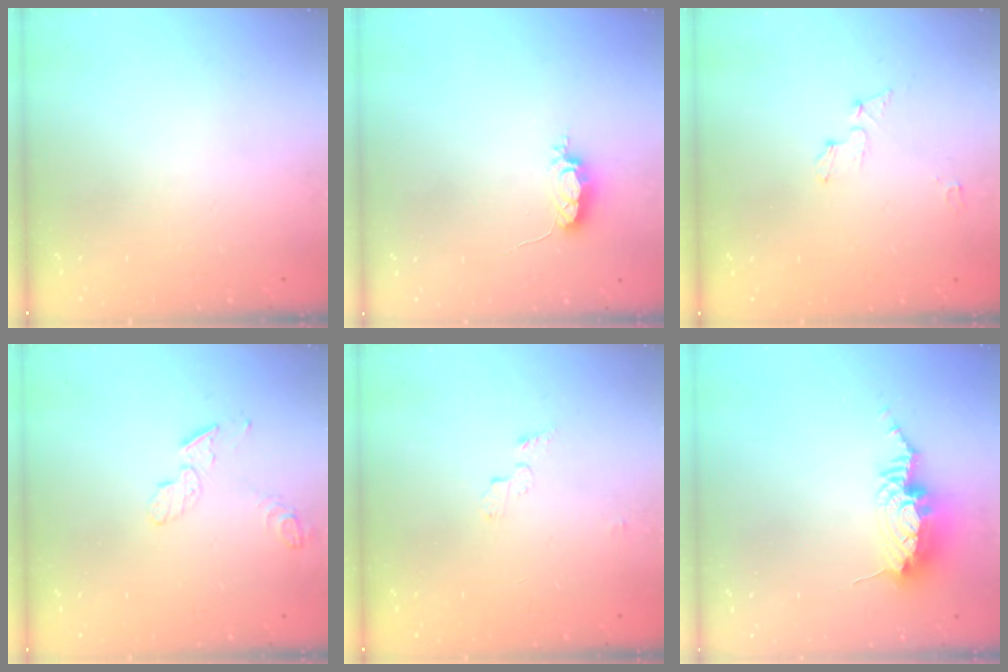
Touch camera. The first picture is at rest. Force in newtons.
{"total": 5.2, "press": 5.1, "slide": 0.4}
{"total": 4.6, "press": 4.5, "slide": 0.5}
{"total": 5.5, "press": 5.5, "slide": 0.3}
{"total": 3.5, "press": 3.4, "slide": 0.4}
{"total": 10.8, "press": 10.7, "slide": 1.2}